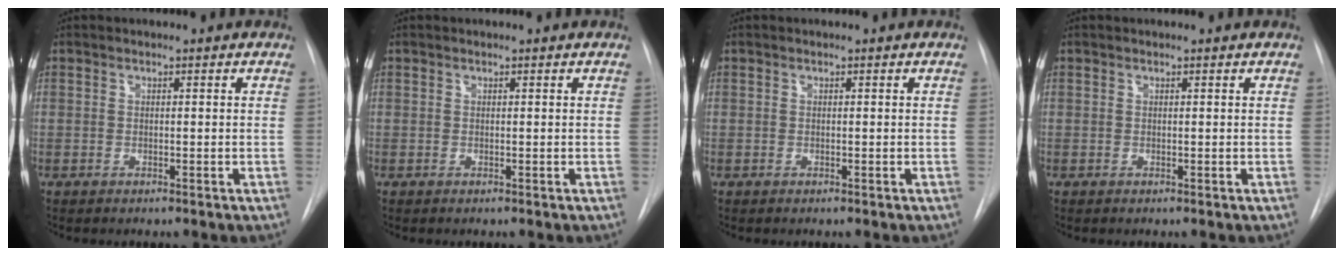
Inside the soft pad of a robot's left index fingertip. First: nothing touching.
{"total": 0.0}
{"total": 0.0}
{"total": 0.0}